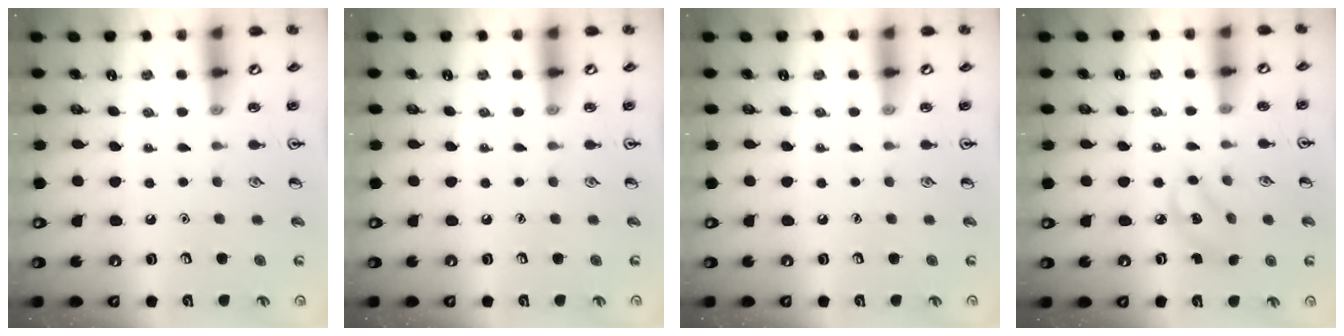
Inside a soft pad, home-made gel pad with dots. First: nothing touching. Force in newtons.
{"total": 0.0}
{"total": 0.0}
{"total": 3.0, "press": 2.9, "slide": 0.8}